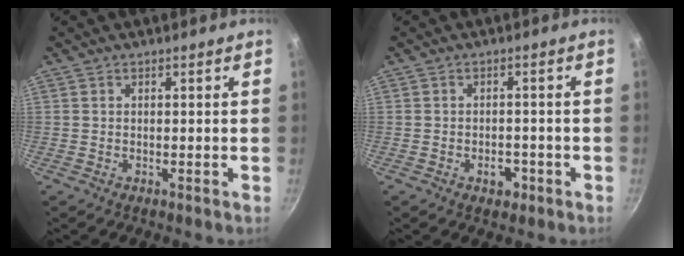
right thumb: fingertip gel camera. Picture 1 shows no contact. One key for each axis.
{"total": 3.2, "fx": -1.5, "fy": 2.1, "fz": 1.9, "tx": -0.014, "ty": 0.014, "tz": -0.017}